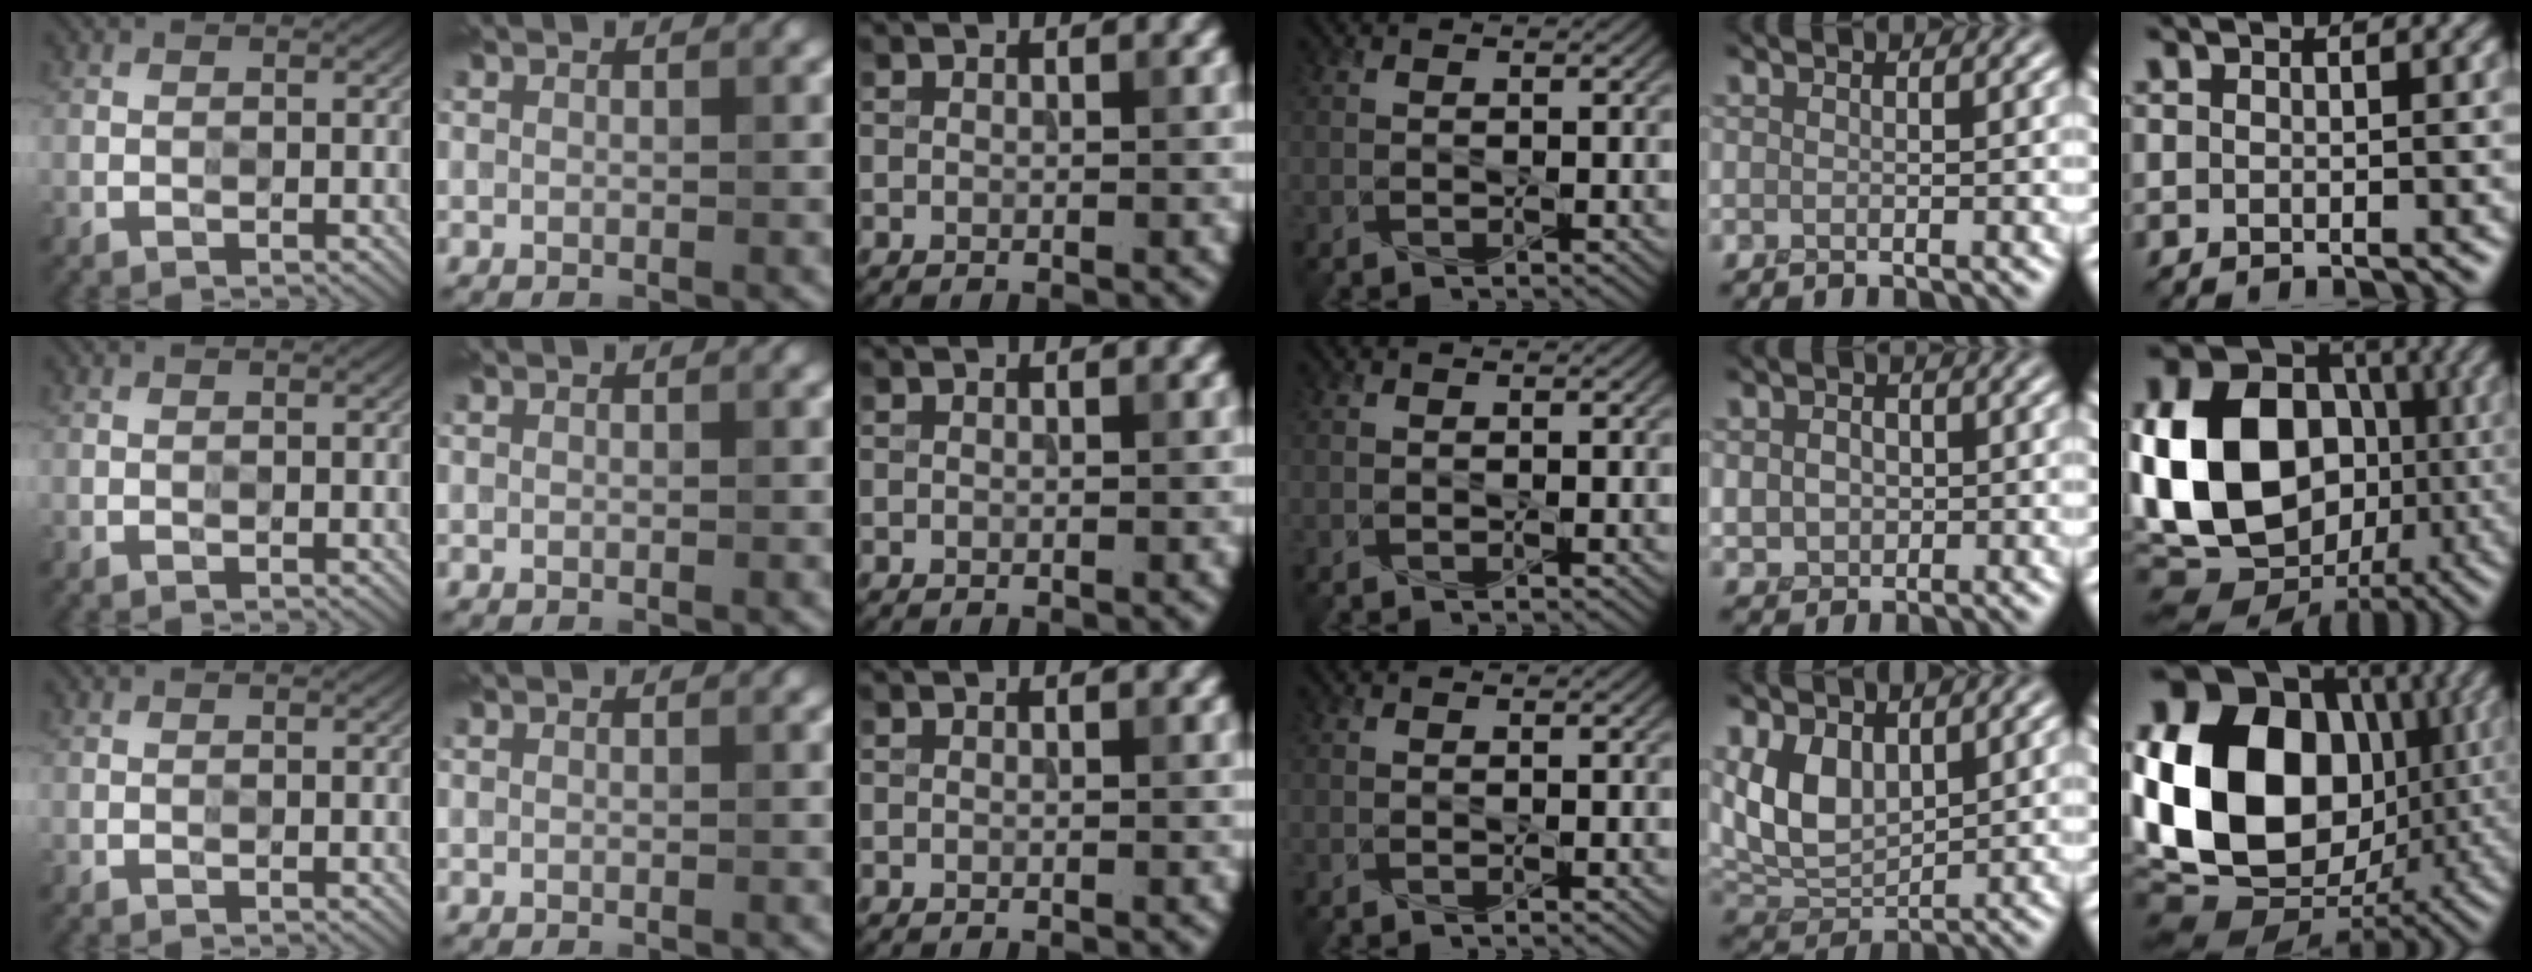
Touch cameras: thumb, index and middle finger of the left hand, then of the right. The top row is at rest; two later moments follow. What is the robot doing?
{"motion": "press", "object": "gel pad"}